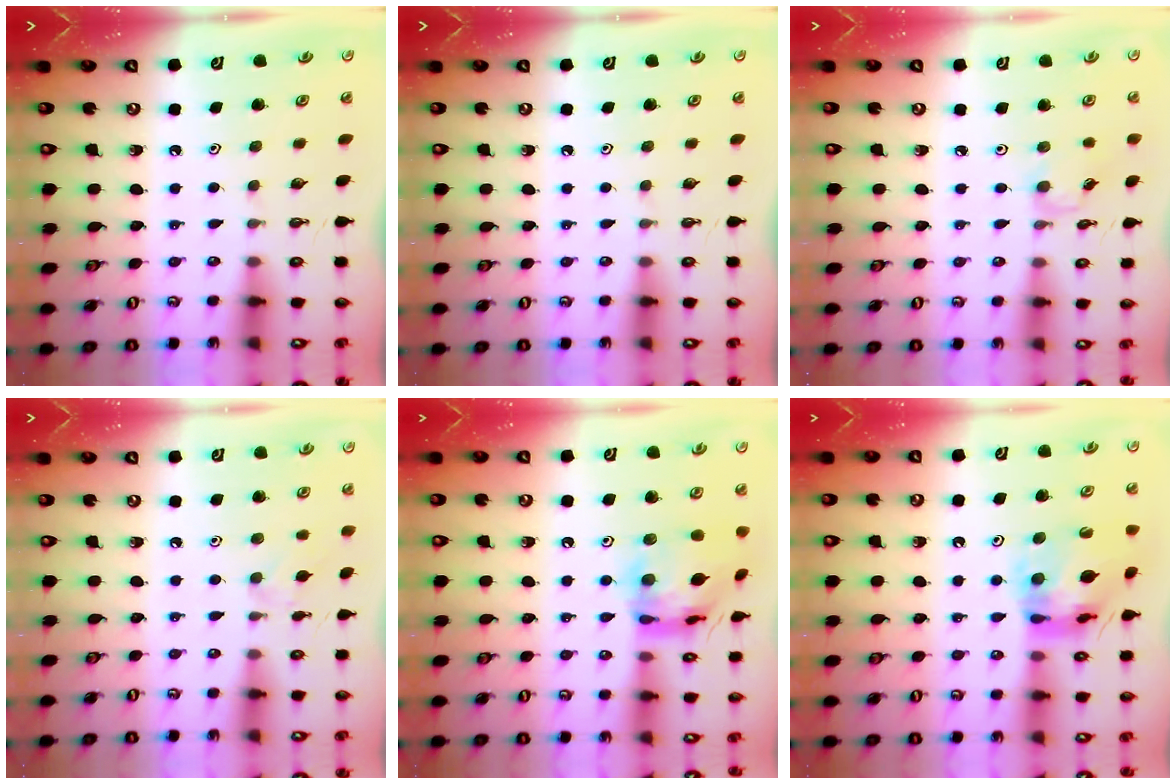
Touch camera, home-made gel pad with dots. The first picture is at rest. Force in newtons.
{"total": 0.0}
{"total": 2.7, "press": 2.7, "slide": 0.5}
{"total": 5.0, "press": 5.0, "slide": 0.9}
{"total": 15.2, "press": 15.1, "slide": 1.4}
{"total": 14.4, "press": 14.3, "slide": 1.8}